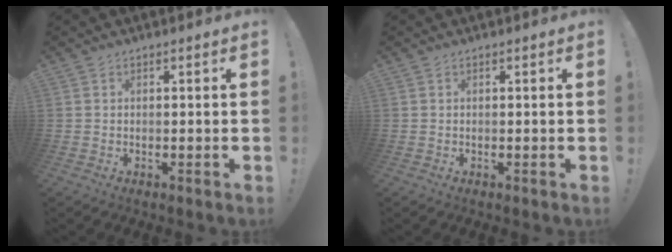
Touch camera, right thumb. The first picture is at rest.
{"total": 0.0}